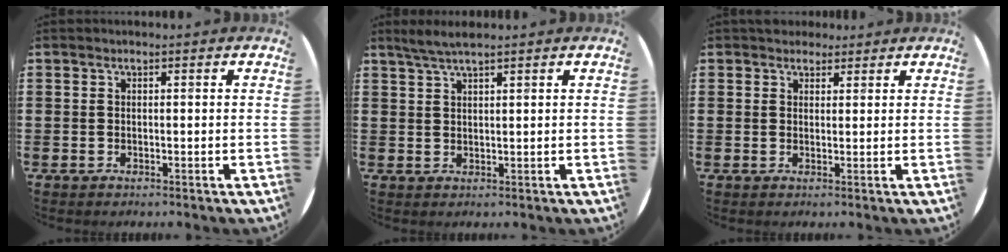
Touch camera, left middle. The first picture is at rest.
{"total": 2.4, "force": [2.0, 0.0, 1.4], "torque": [-0.029, 0.003, 0.036]}
{"total": 2.0, "force": [1.8, 0.9, 0.0], "torque": [0.005, 0.003, 0.034]}